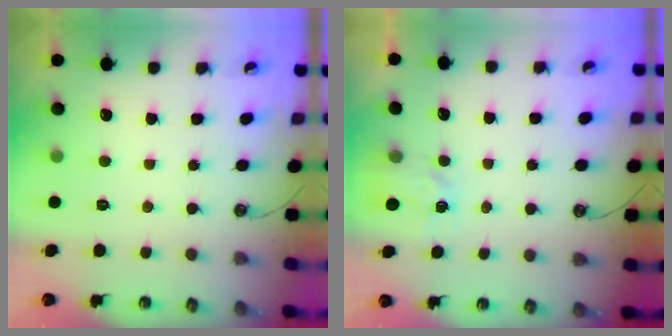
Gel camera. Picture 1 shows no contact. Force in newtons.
{"total": 3.0, "press": 3.0, "slide": 0.3}